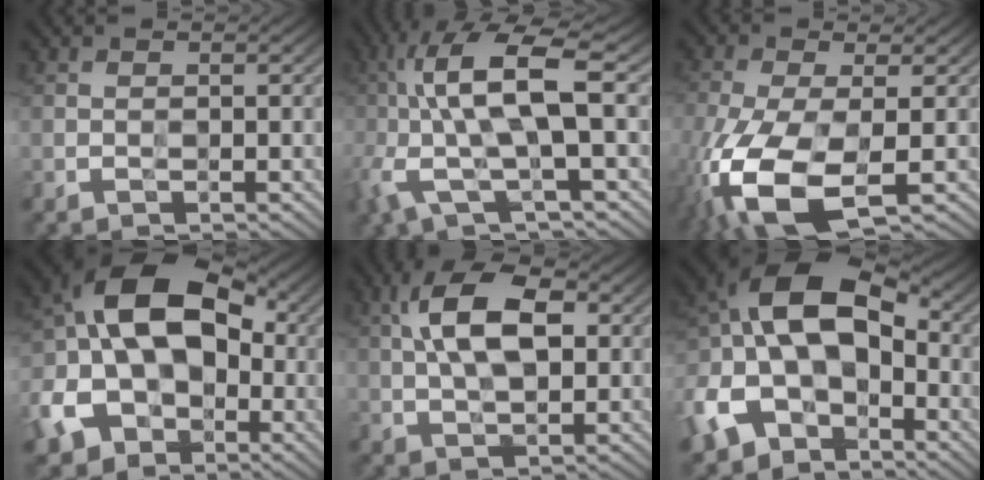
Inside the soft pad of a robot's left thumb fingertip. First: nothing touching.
{"total": 11.8, "force": [-0.6, 2.9, 11.4], "torque": [-0.247, 0.012, -0.017]}
{"total": 12.9, "force": [-5.0, 5.5, 10.6], "torque": [-0.269, -0.037, -0.093]}
{"total": 16.3, "force": [-2.2, 11.8, 11.0], "torque": [-0.222, 0.000, -0.046]}
{"total": 10.4, "force": [2.2, 5.5, 8.5], "torque": [-0.171, 0.015, 0.032]}
{"total": 15.6, "force": [-4.1, 10.7, 10.5], "torque": [-0.236, -0.002, -0.091]}